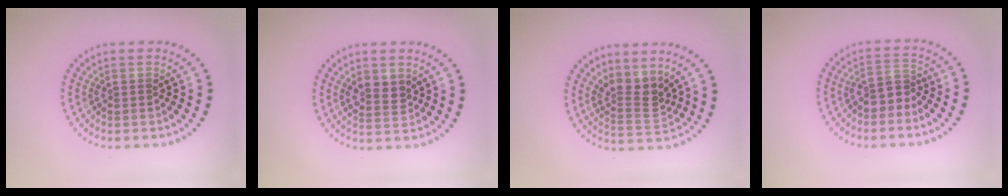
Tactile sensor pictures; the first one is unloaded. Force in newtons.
{"total": 2.1, "press": 2.0, "slide": 0.4}
{"total": 3.1, "press": 2.6, "slide": 1.7}
{"total": 2.2, "press": 1.9, "slide": 1.1}